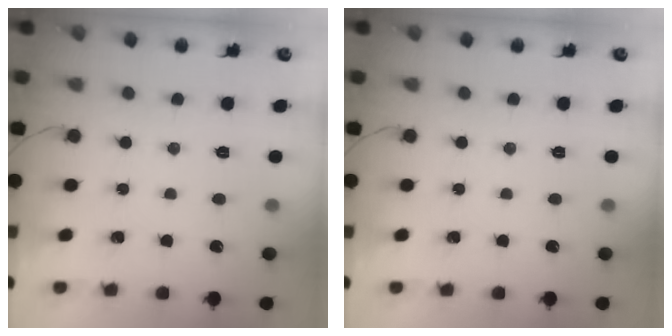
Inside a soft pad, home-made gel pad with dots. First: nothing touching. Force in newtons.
{"total": 0.0}